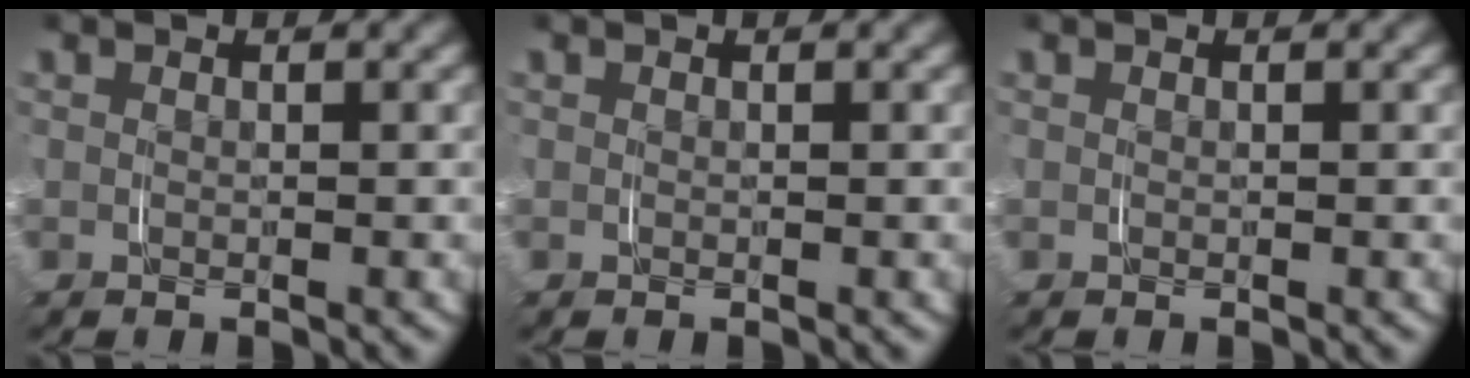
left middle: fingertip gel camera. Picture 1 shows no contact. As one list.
[{"total": 0.0}, {"total": 0.0}]